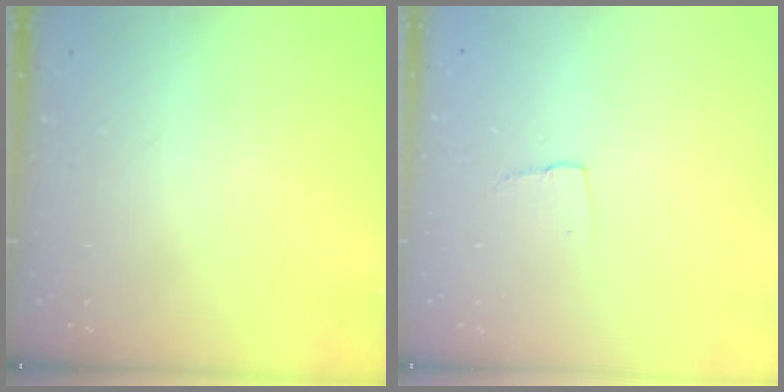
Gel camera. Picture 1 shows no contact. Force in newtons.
{"total": 3.6, "press": 3.6, "slide": 0.4}